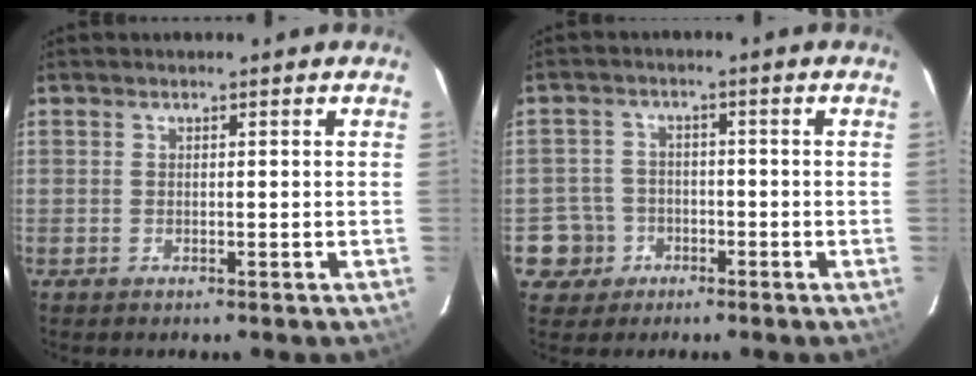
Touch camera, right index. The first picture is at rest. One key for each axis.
{"total": 5.6, "fx": -2.2, "fy": 5.2, "fz": 0.2, "tx": -0.015, "ty": 0.023, "tz": -0.038}